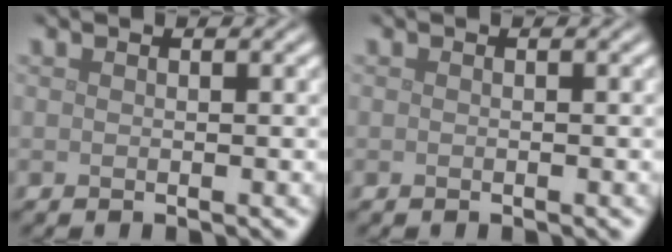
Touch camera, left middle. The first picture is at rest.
{"total": 0.0}